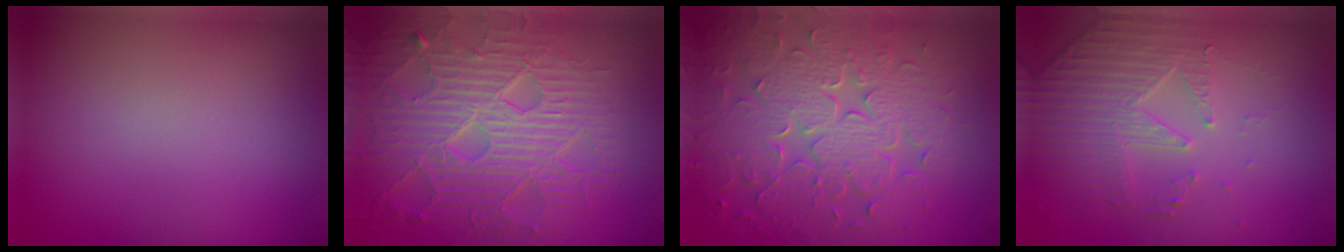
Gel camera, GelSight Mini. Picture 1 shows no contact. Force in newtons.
{"total": 8.8, "press": 6.3, "slide": 6.2}
{"total": 8.7, "press": 6.4, "slide": 6.0}
{"total": 4.8, "press": 3.6, "slide": 3.2}